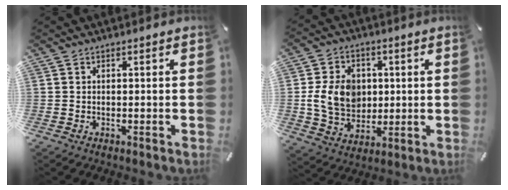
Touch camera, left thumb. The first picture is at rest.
{"total": 11.5, "force": [1.0, 9.4, 6.5], "torque": [-0.144, 0.007, 0.017]}